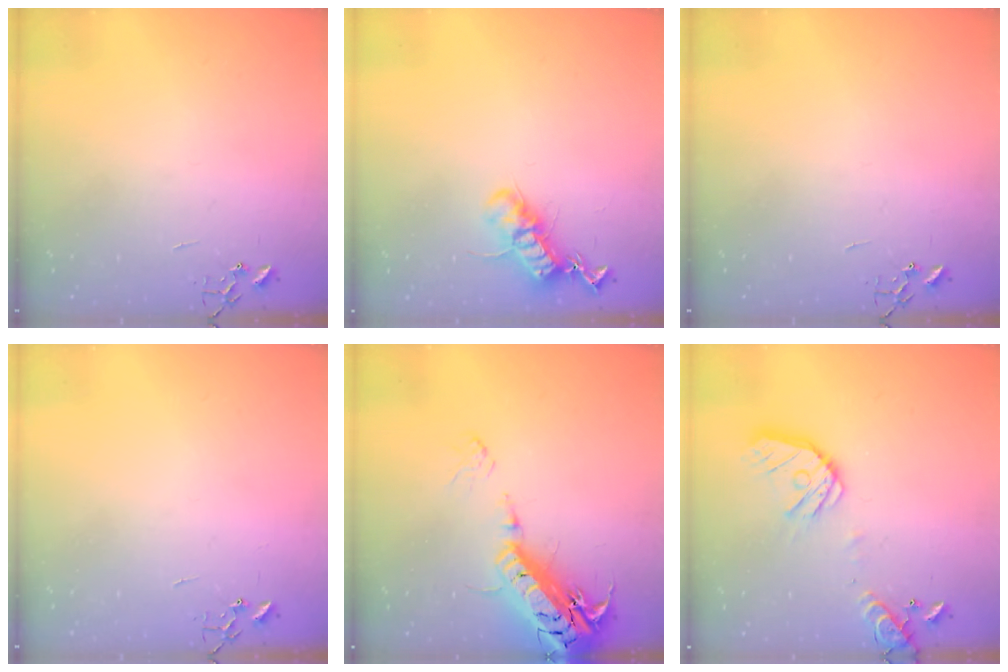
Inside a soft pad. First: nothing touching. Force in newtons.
{"total": 13.3, "press": 13.3, "slide": 0.3}
{"total": 0.0}
{"total": 0.0}
{"total": 22.4, "press": 22.0, "slide": 4.3}
{"total": 16.9, "press": 16.7, "slide": 3.0}